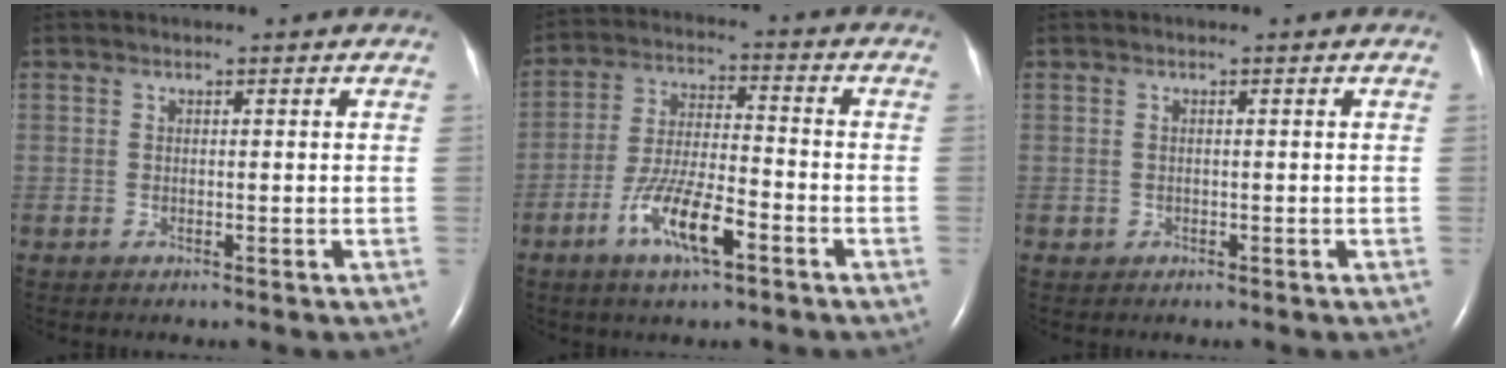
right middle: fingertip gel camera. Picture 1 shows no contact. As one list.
[{"total": 9.7, "force": [-4.9, 2.1, 8.1], "torque": [-0.164, -0.003, -0.090]}, {"total": 0.6, "force": [-0.1, 0.6, 0.1], "torque": [-0.003, 0.003, -0.003]}]